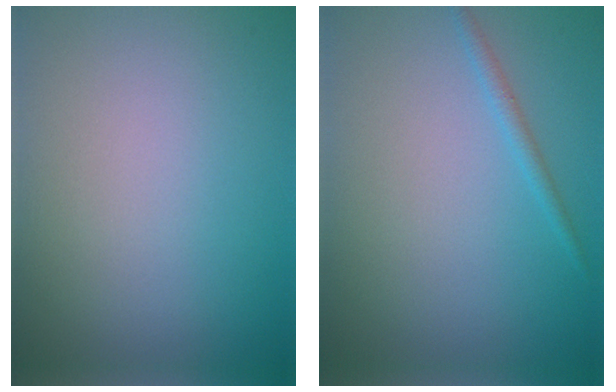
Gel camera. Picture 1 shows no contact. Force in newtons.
{"total": 1.1, "press": 1.0, "slide": 0.1}